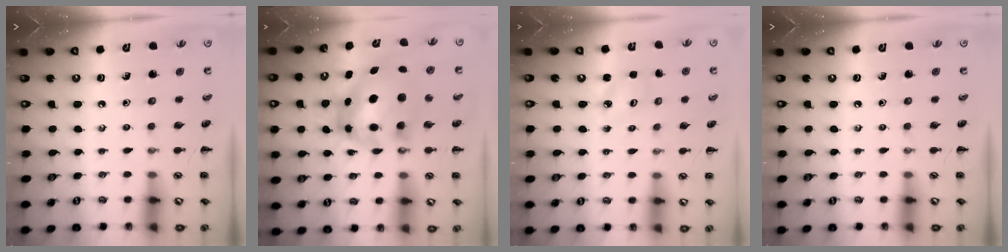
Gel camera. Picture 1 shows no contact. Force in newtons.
{"total": 7.5, "press": 7.2, "slide": 1.9}
{"total": 2.5, "press": 2.4, "slide": 0.5}
{"total": 0.0}